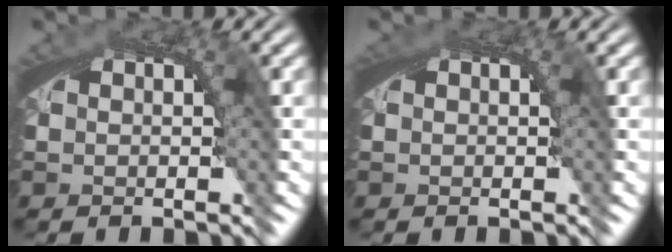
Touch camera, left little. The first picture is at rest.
{"total": 0.6, "force": [0.2, 0.3, 0.5], "torque": [-0.010, 0.001, 0.004]}